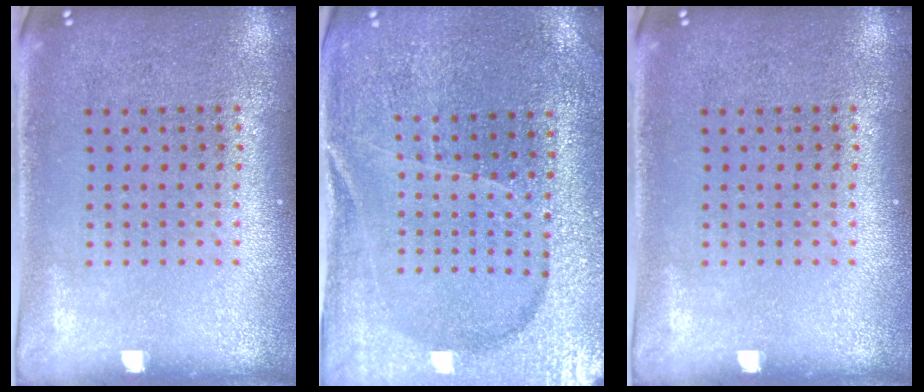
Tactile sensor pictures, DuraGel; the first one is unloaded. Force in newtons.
{"total": 3.1, "press": 3.1, "slide": 0.3}
{"total": 0.0}